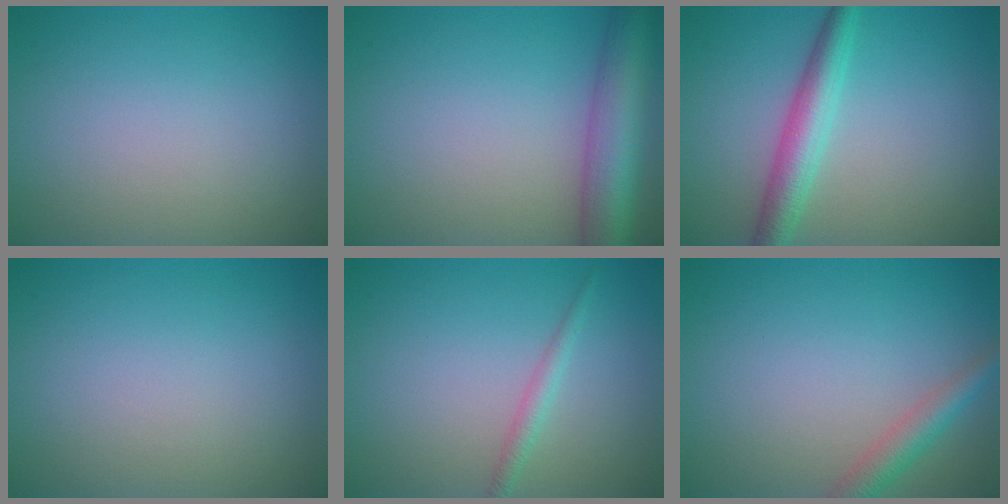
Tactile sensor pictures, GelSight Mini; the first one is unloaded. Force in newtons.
{"total": 7.4, "press": 7.4, "slide": 0.3}
{"total": 4.0, "press": 4.0, "slide": 0.0}
{"total": 0.0}
{"total": 1.4, "press": 1.4, "slide": 0.0}
{"total": 2.7, "press": 2.7, "slide": 0.1}